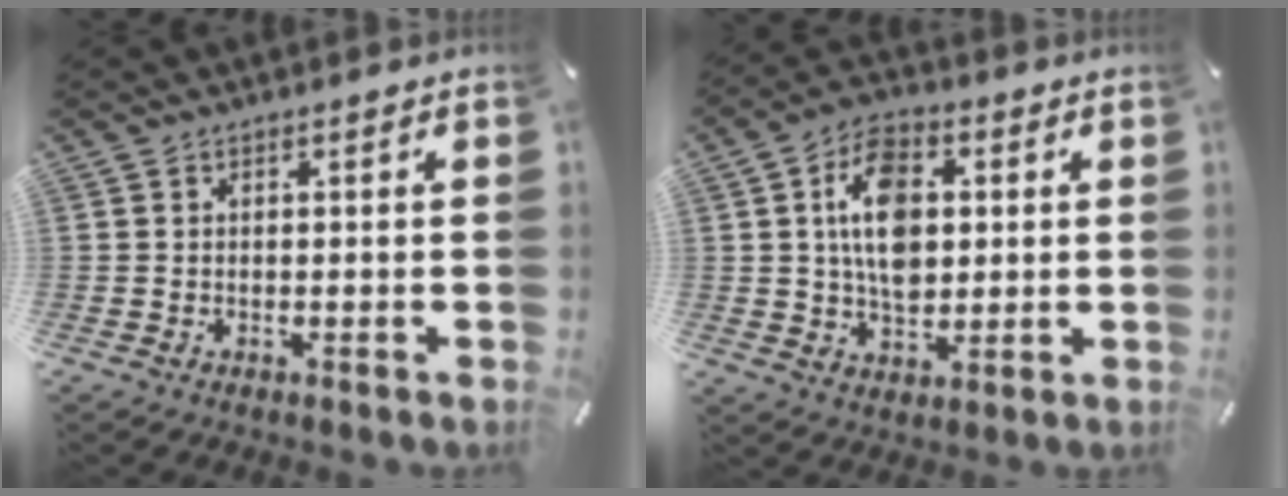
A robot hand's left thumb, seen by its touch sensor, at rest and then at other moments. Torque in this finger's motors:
{"motor_torque": [0.21, 0.88, 1.49, -0.75, 0.47]}